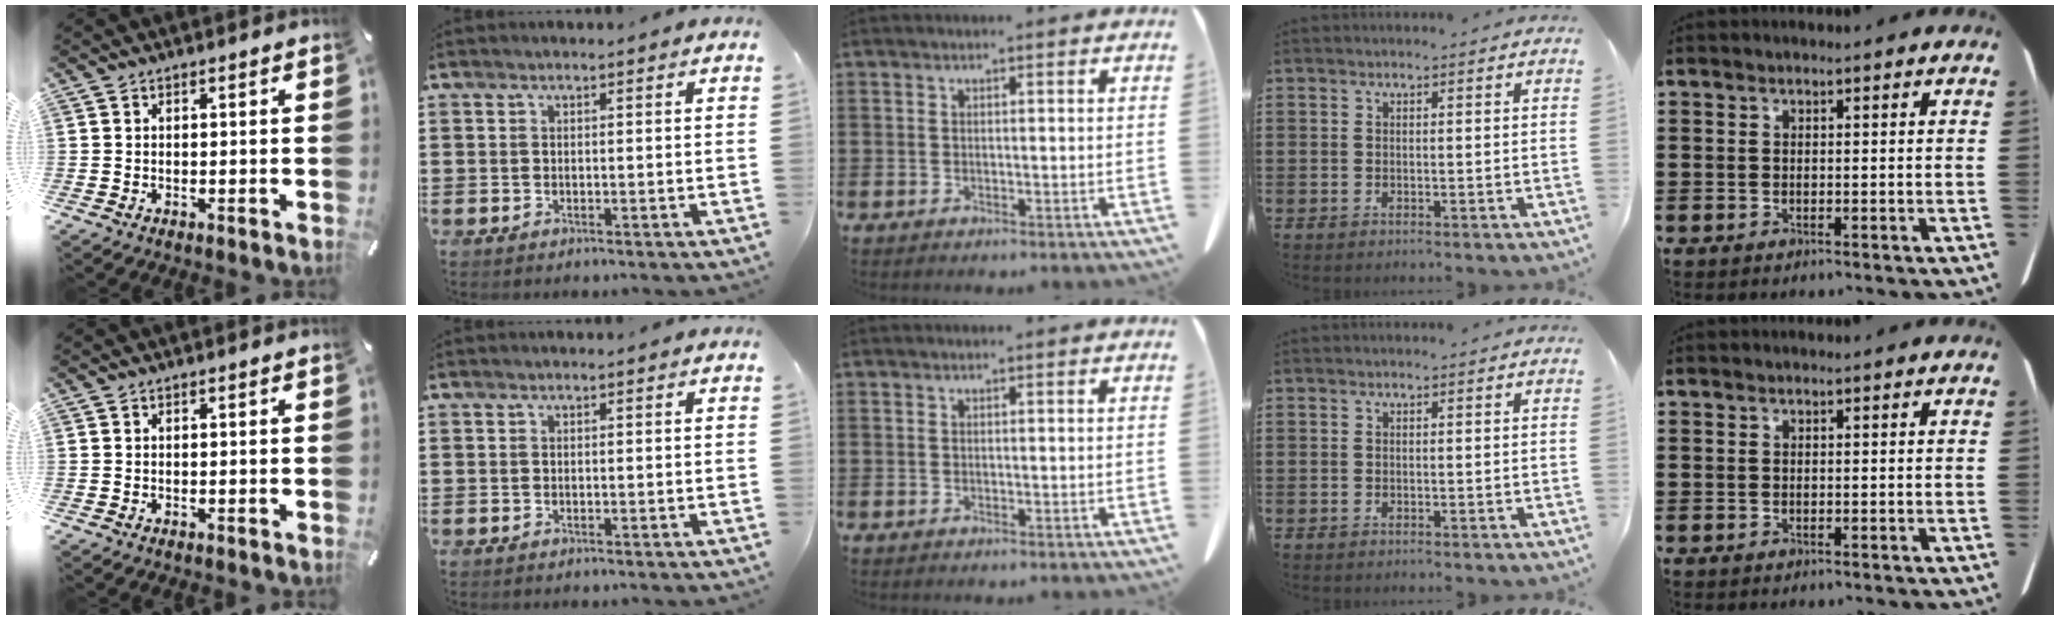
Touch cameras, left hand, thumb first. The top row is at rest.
{}